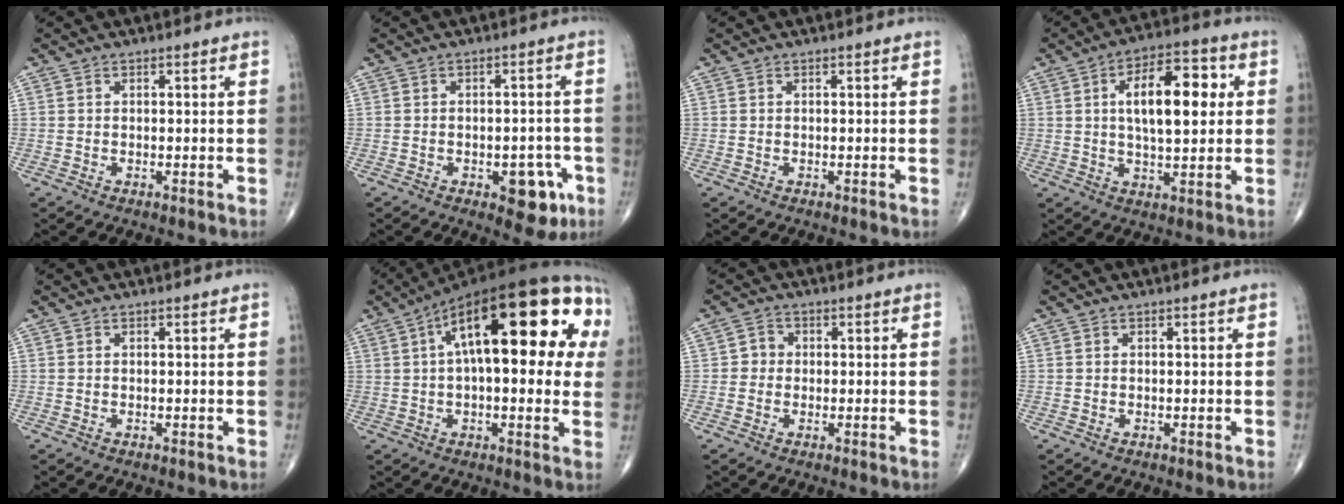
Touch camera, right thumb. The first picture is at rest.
{"total": 7.6, "force": [-3.2, 3.9, 5.6], "torque": [-0.042, 0.018, -0.034]}
{"total": 0.0}
{"total": 13.7, "force": [2.5, 6.0, 12.0], "torque": [-0.168, 0.009, 0.036]}
{"total": 0.0}
{"total": 27.7, "force": [6.6, 10.2, 24.9], "torque": [-0.354, 0.049, 0.085]}
{"total": 2.4, "force": [-0.2, 2.3, 0.8], "torque": [0.004, 0.008, -0.009]}
{"total": 0.0}